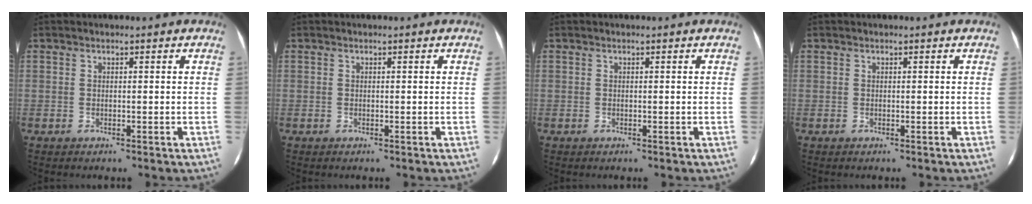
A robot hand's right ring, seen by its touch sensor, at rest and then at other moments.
{"total": 0.0}
{"total": 0.0}
{"total": 0.0}